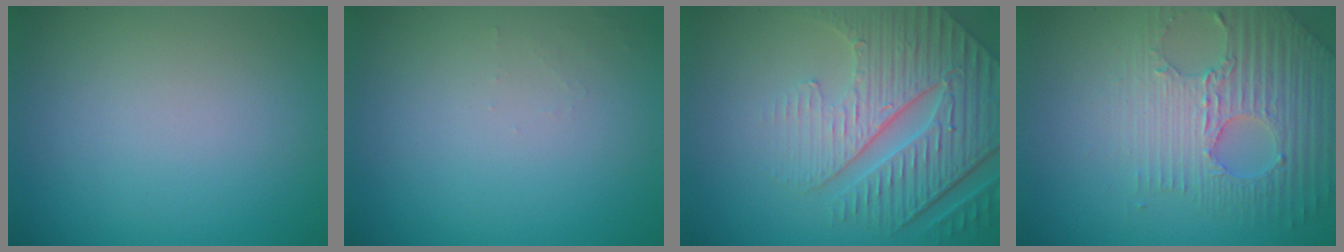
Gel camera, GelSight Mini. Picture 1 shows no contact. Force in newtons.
{"total": 0.7, "press": 0.7, "slide": 0.1}
{"total": 7.9, "press": 5.8, "slide": 5.3}
{"total": 5.4, "press": 4.6, "slide": 2.9}